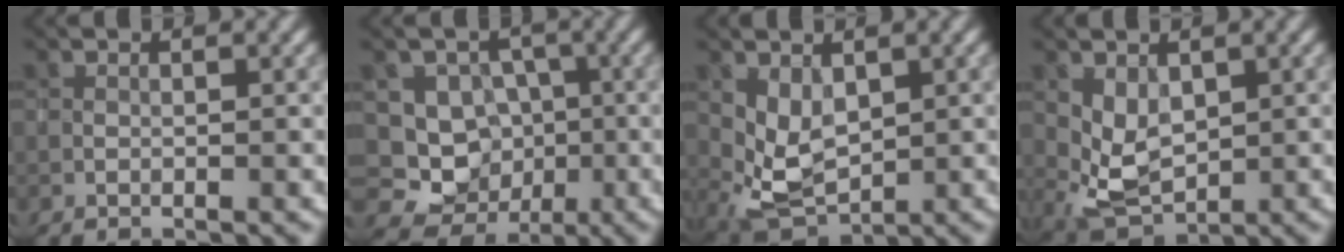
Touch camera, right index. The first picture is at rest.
{"total": 6.4, "force": [-0.8, 6.1, 1.8], "torque": [-0.003, 0.002, -0.033]}
{"total": 3.6, "force": [1.2, 2.4, 2.4], "torque": [-0.053, -0.010, 0.031]}
{"total": 3.4, "force": [1.0, 2.4, 2.2], "torque": [-0.045, -0.006, 0.029]}